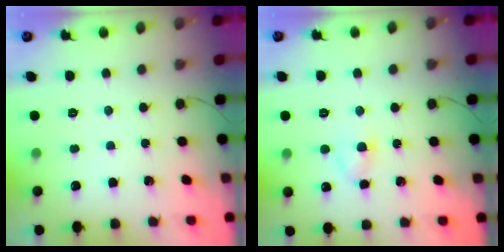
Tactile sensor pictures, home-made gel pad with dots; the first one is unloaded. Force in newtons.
{"total": 3.5, "press": 3.3, "slide": 1.3}